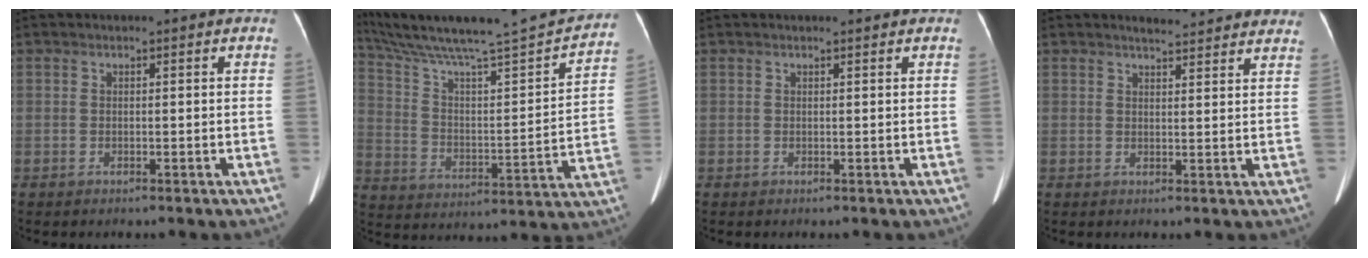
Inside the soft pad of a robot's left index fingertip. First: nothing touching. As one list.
[{"total": 23.8, "force": [21.3, 1.6, 10.3], "torque": [-0.175, -0.027, 0.308]}, {"total": 1.1, "force": [1.1, 0.1, 0.3], "torque": [-0.009, 0.007, 0.014]}, {"total": 9.3, "force": [8.8, 1.6, 2.6], "torque": [-0.021, 0.004, 0.088]}]